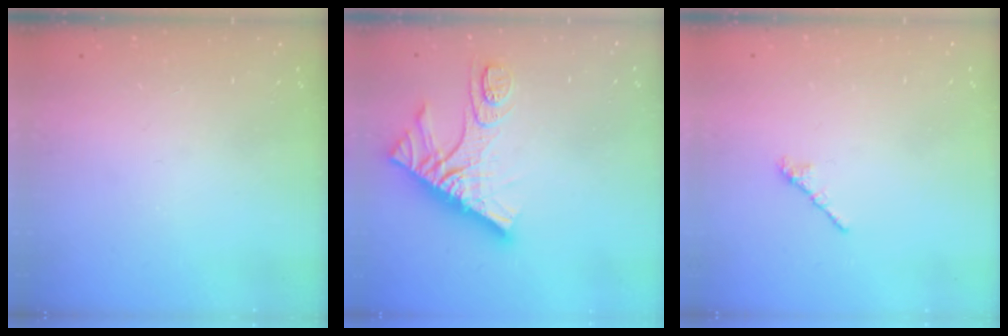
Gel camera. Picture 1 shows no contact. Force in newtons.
{"total": 14.9, "press": 14.9, "slide": 1.1}
{"total": 2.4, "press": 2.3, "slide": 0.7}